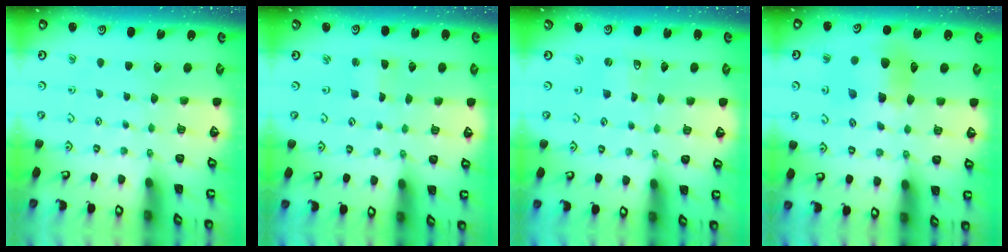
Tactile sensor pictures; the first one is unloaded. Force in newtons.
{"total": 1.4, "press": 1.4, "slide": 0.2}
{"total": 2.3, "press": 2.3, "slide": 0.4}
{"total": 11.2, "press": 11.1, "slide": 0.7}